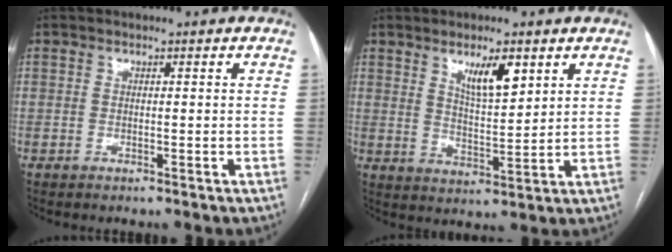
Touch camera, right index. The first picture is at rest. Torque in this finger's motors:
{"motor_torque": [0.17, 0.17, 0.35, 0.06]}